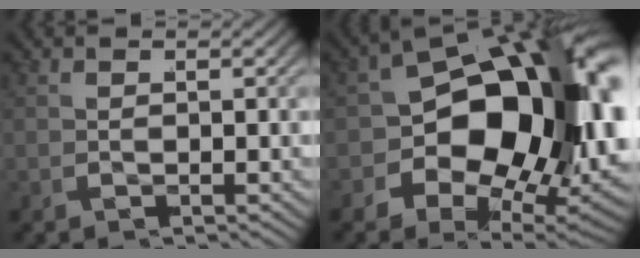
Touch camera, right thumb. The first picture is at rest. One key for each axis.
{"total": 20.4, "fx": -0.1, "fy": 12.4, "fz": 16.2, "tx": -0.254, "ty": -0.044, "tz": 0.018}